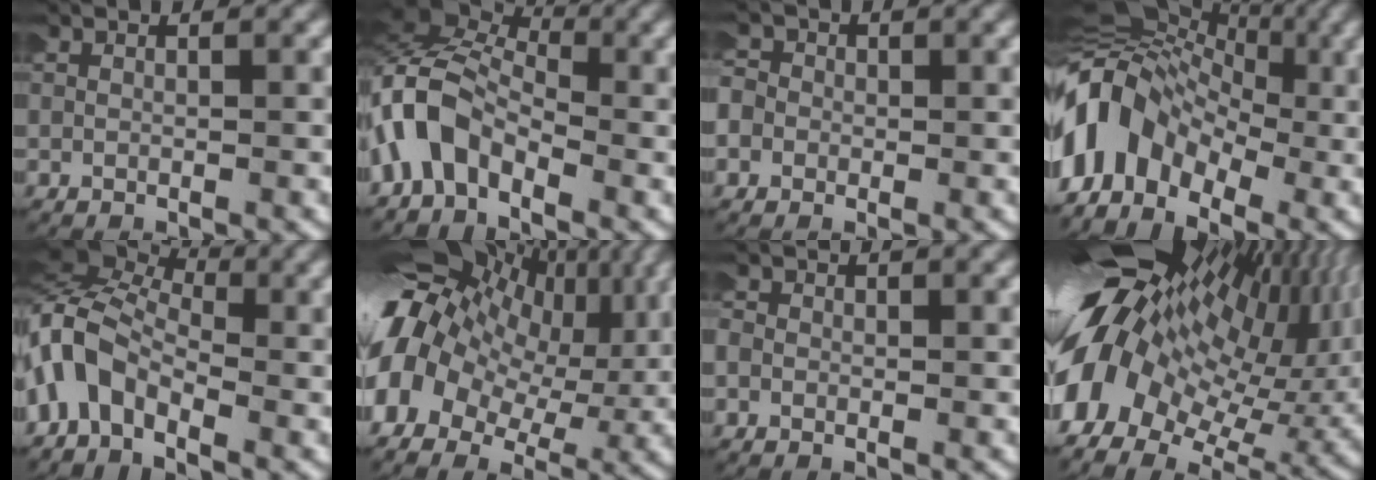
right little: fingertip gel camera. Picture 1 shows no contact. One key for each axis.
{"total": 7.2, "fx": -0.5, "fy": 5.4, "fz": 4.7, "tx": -0.129, "ty": -0.008, "tz": -0.010}
{"total": 4.2, "fx": 0.1, "fy": 3.9, "fz": 1.5, "tx": -0.042, "ty": 0.007, "tz": -0.013}
{"total": 13.7, "fx": -0.1, "fy": 11.3, "fz": 7.7, "tx": -0.201, "ty": -0.009, "tz": -0.009}
{"total": 7.1, "fx": -0.7, "fy": 5.7, "fz": 4.2, "tx": -0.122, "ty": -0.015, "tz": -0.013}
{"total": 16.8, "fx": 3.2, "fy": 12.8, "fz": 10.4, "tx": -0.187, "ty": 0.030, "tz": 0.022}
{"total": 2.3, "fx": 0.2, "fy": 2.2, "fz": 0.8, "tx": -0.024, "ty": 0.004, "tz": -0.007}
{"total": 21.1, "fx": 2.3, "fy": 15.2, "fz": 14.4, "tx": -0.200, "ty": 0.035, "tz": 0.008}